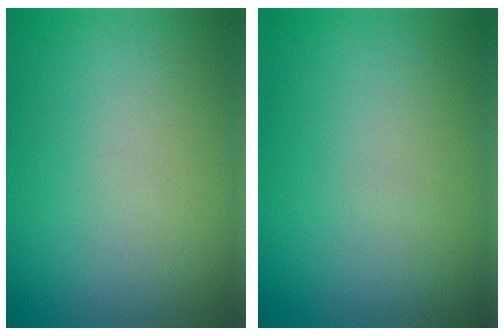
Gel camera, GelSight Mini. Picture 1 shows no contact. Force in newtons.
{"total": 0.0}